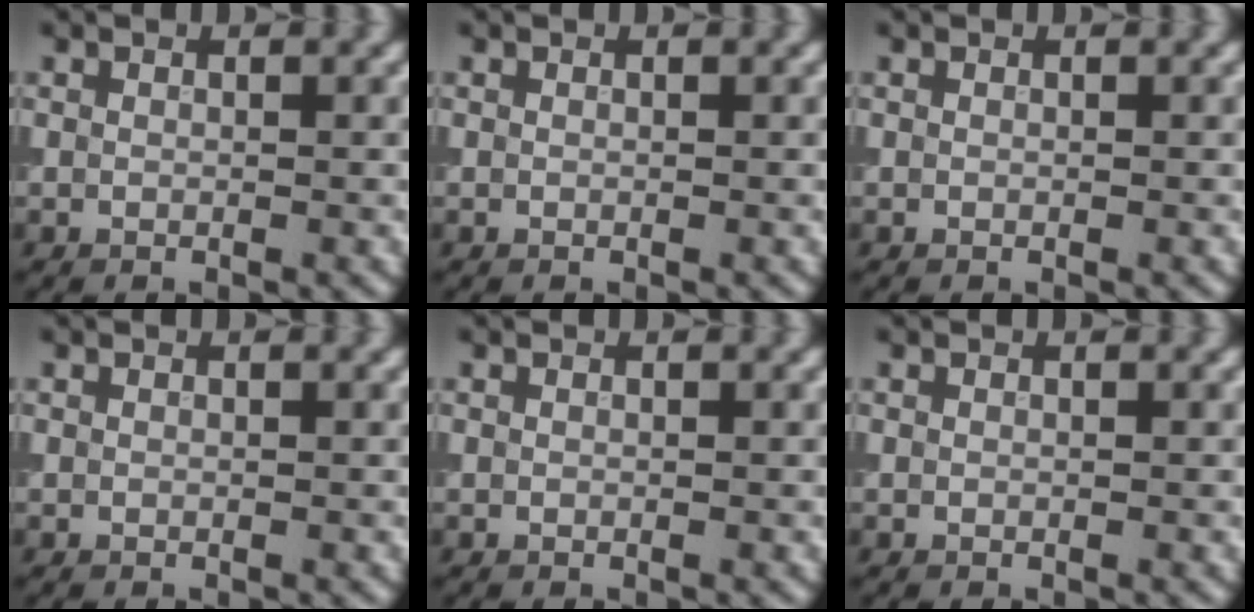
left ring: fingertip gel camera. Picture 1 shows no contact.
{"total": 0.0}
{"total": 0.0}
{"total": 0.0}
{"total": 0.0}
{"total": 0.0}